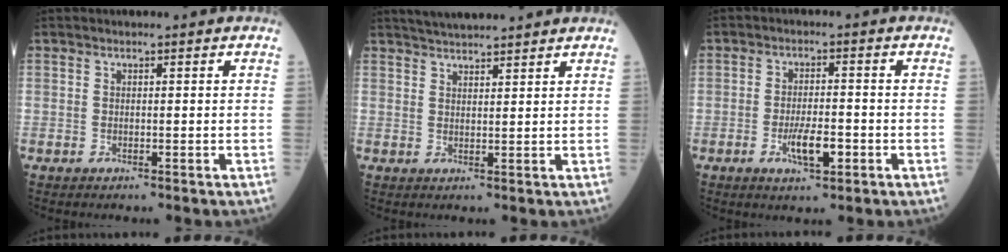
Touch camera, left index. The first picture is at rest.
{"total": 6.8, "force": [6.4, 0.3, 2.4], "torque": [-0.043, 0.032, 0.098]}
{"total": 5.0, "force": [-2.0, 1.3, 4.4], "torque": [-0.085, -0.002, -0.032]}